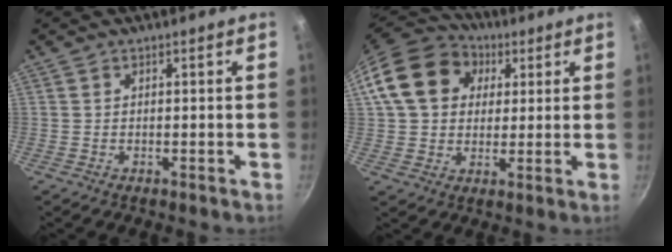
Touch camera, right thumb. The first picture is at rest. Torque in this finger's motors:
{"motor_torque": [0.29, 3.26, 1.17, -0.03, 0.41]}